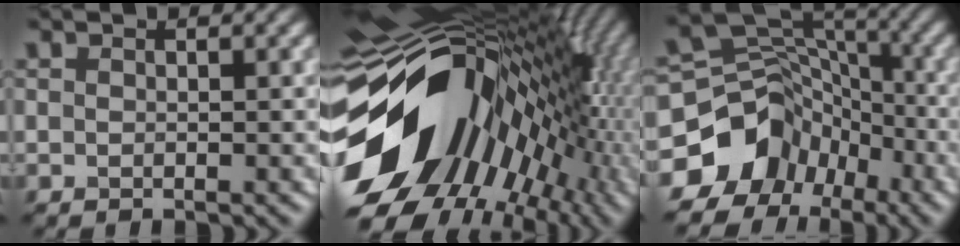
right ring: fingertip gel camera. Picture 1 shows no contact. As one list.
[{"total": 18.8, "force": [-1.0, 12.3, 14.2], "torque": [-0.229, -0.021, -0.008]}, {"total": 10.3, "force": [-5.6, 7.9, 3.2], "torque": [-0.059, 0.016, -0.099]}]